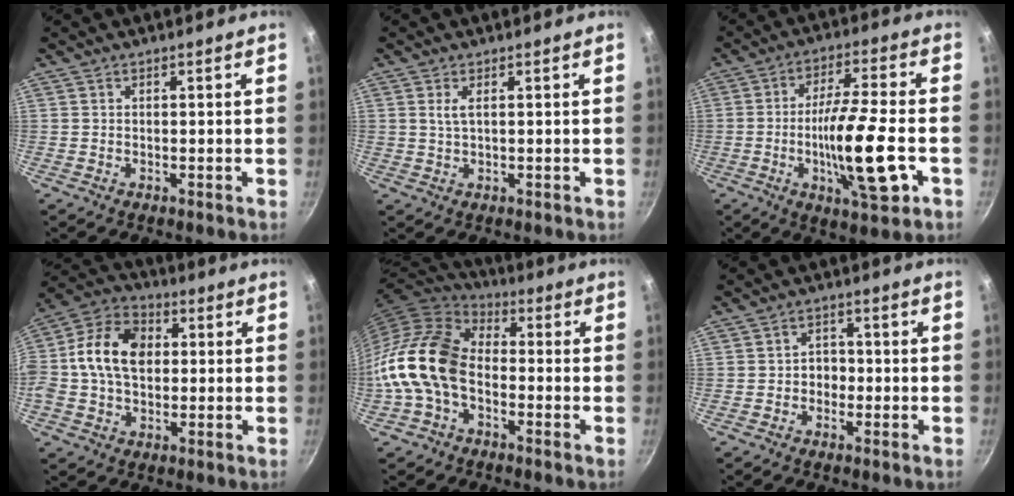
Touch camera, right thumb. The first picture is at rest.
{"total": 2.1, "force": [0.7, 0.8, 1.8], "torque": [-0.036, -0.003, 0.016]}
{"total": 15.6, "force": [-4.0, 3.2, 14.7], "torque": [-0.250, 0.013, -0.071]}
{"total": 14.8, "force": [1.3, 10.6, 10.3], "torque": [-0.162, 0.024, 0.002]}
{"total": 14.8, "force": [-3.6, 10.0, 10.4], "torque": [-0.173, 0.043, -0.091]}
{"total": 2.3, "force": [-0.5, 2.0, 1.0], "torque": [-0.001, 0.007, -0.011]}